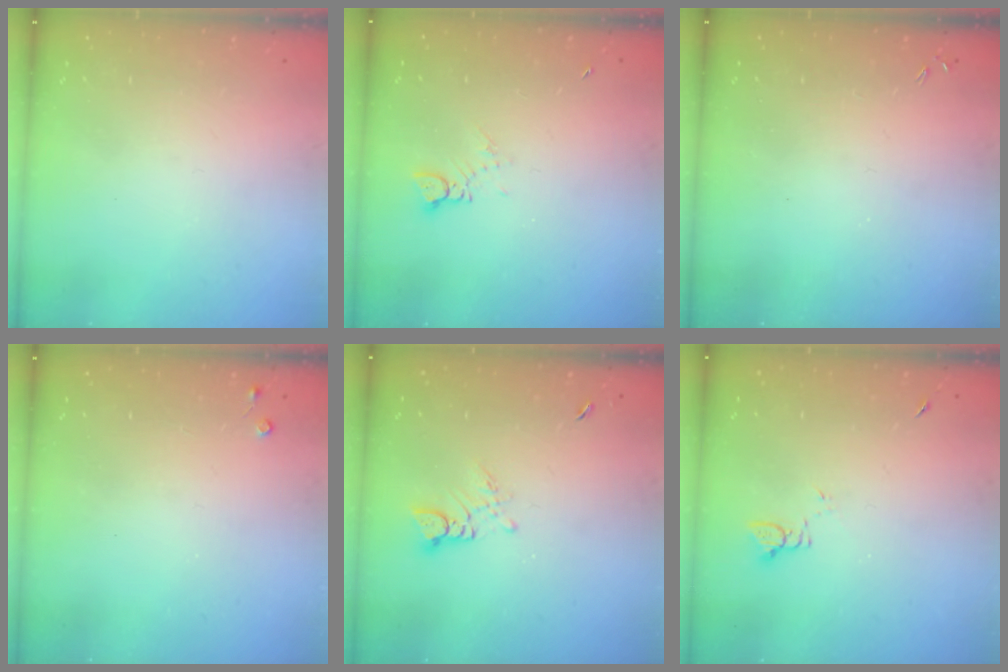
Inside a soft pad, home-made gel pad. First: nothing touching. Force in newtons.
{"total": 2.0, "press": 2.0, "slide": 0.1}
{"total": 0.0}
{"total": 3.2, "press": 3.1, "slide": 0.4}
{"total": 3.0, "press": 2.9, "slide": 0.3}
{"total": 2.0, "press": 2.0, "slide": 0.3}